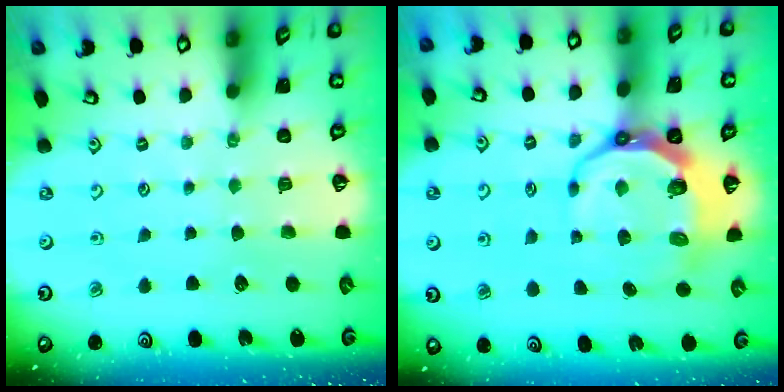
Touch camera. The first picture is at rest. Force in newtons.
{"total": 10.3, "press": 9.4, "slide": 4.1}